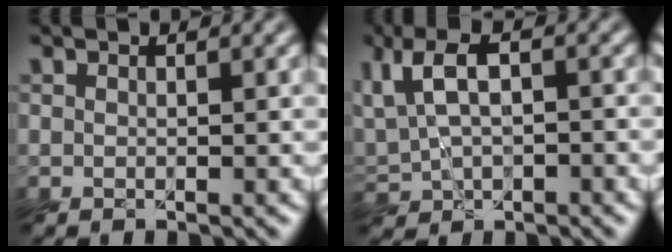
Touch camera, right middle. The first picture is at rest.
{"total": 5.3, "force": [0.3, 3.1, 4.3], "torque": [-0.083, 0.012, -0.007]}